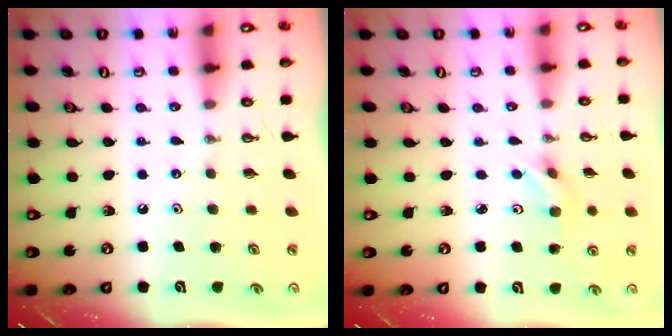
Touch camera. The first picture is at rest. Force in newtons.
{"total": 2.9, "press": 2.7, "slide": 1.2}